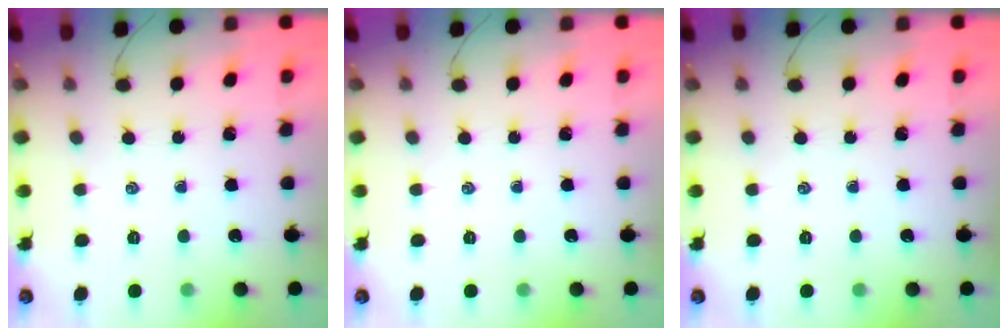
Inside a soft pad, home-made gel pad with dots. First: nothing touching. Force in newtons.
{"total": 0.0}
{"total": 0.0}